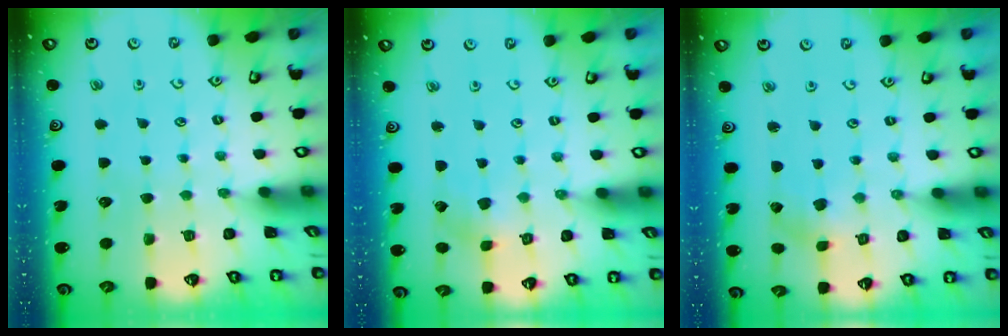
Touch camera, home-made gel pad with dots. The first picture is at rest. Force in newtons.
{"total": 2.1, "press": 2.1, "slide": 0.2}
{"total": 1.2, "press": 1.2, "slide": 0.2}